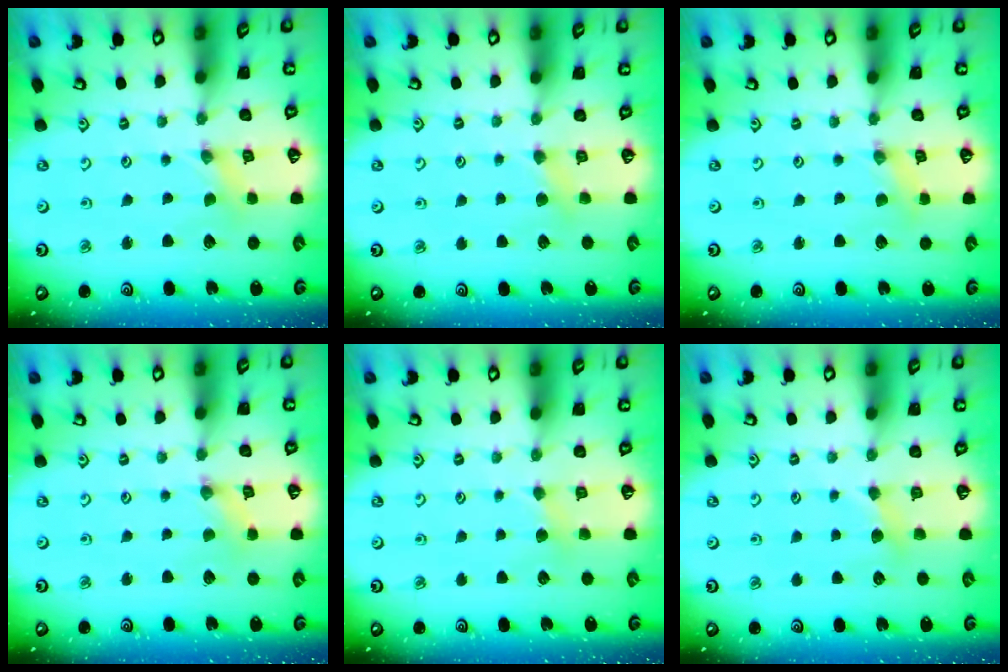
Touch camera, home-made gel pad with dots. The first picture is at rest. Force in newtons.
{"total": 4.5, "press": 4.5, "slide": 0.7}
{"total": 1.7, "press": 1.7, "slide": 0.3}
{"total": 1.6, "press": 1.5, "slide": 0.2}
{"total": 3.0, "press": 3.0, "slide": 0.2}
{"total": 2.8, "press": 2.8, "slide": 0.5}